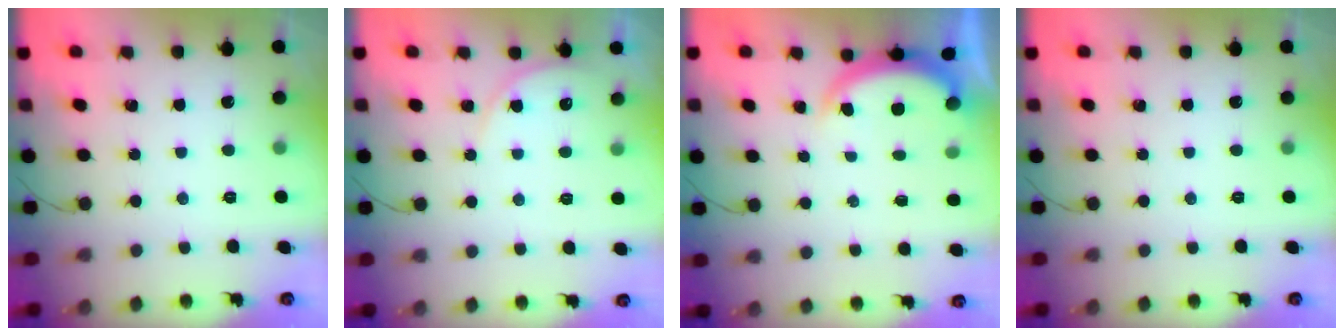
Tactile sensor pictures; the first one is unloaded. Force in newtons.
{"total": 4.5, "press": 4.5, "slide": 0.3}
{"total": 4.0, "press": 4.0, "slide": 0.5}
{"total": 0.0}